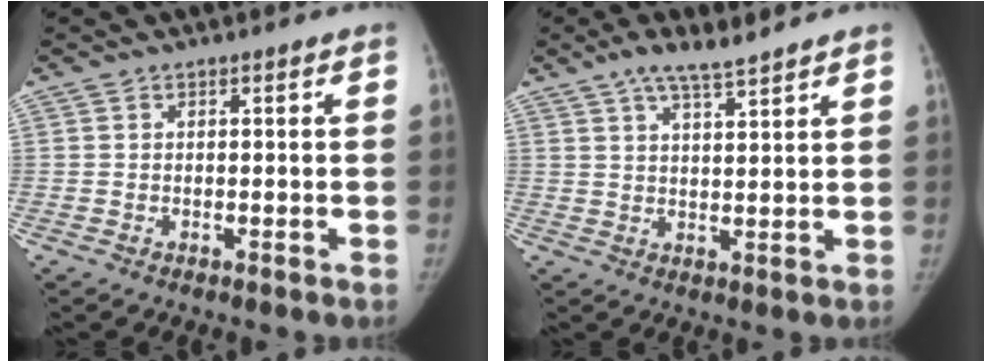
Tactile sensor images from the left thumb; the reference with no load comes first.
{"total": 6.6, "force": [5.0, 1.4, 4.0], "torque": [-0.068, -0.019, 0.089]}